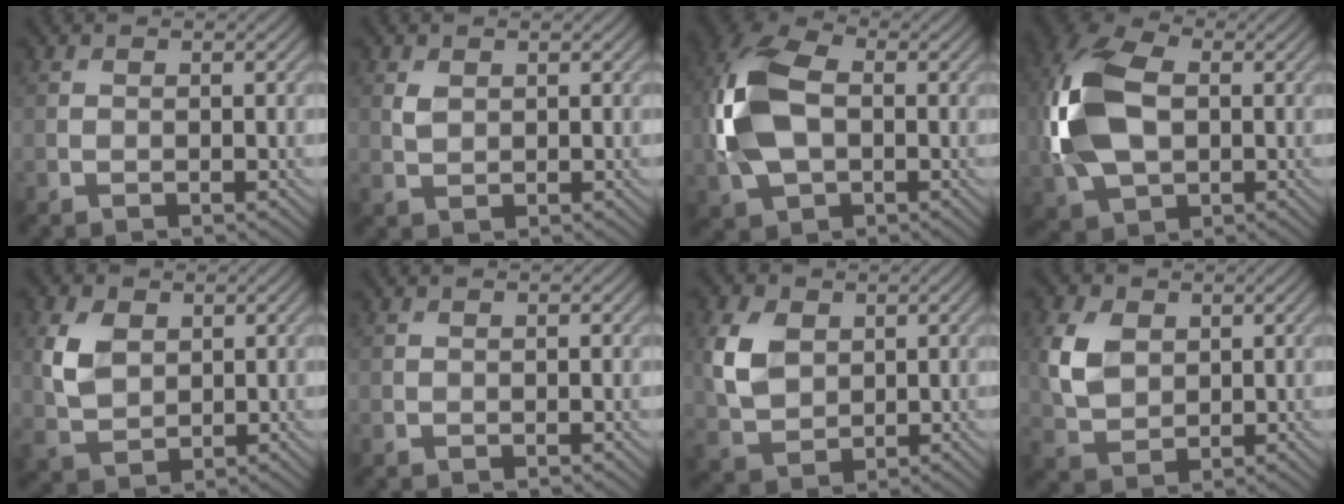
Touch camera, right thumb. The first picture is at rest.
{"total": 1.6, "force": [0.7, 1.0, 0.9], "torque": [-0.025, -0.003, 0.016]}
{"total": 12.9, "force": [-0.3, 8.2, 9.9], "torque": [-0.259, 0.010, -0.021]}
{"total": 14.3, "force": [0.2, 9.2, 11.0], "torque": [-0.283, 0.008, -0.007]}
{"total": 5.5, "force": [1.6, 4.0, 3.5], "torque": [-0.093, 0.002, 0.032]}
{"total": 0.0}
{"total": 6.9, "force": [1.8, 5.1, 4.3], "torque": [-0.118, 0.004, 0.036]}
{"total": 6.1, "force": [1.7, 4.4, 3.9], "torque": [-0.108, 0.006, 0.033]}